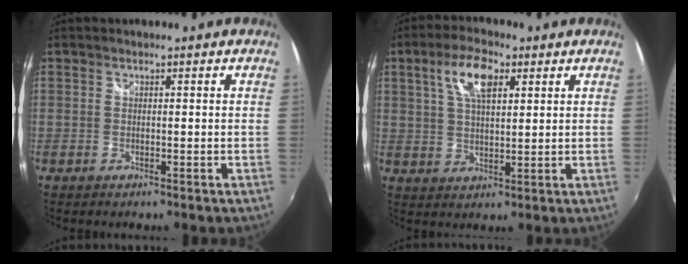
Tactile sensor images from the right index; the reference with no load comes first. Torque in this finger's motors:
{"motor_torque": [0.29, 0.17, 0.33, 0.09]}